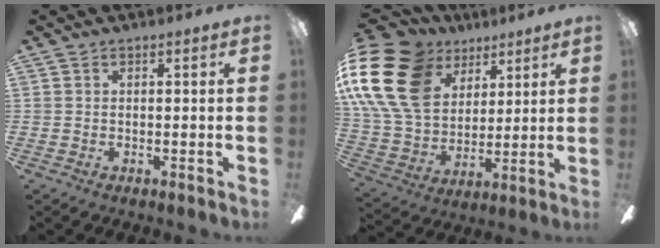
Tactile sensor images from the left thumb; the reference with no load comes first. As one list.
[{"total": 23.9, "force": [10.1, 16.9, 13.4], "torque": [-0.301, -0.041, 0.189]}]